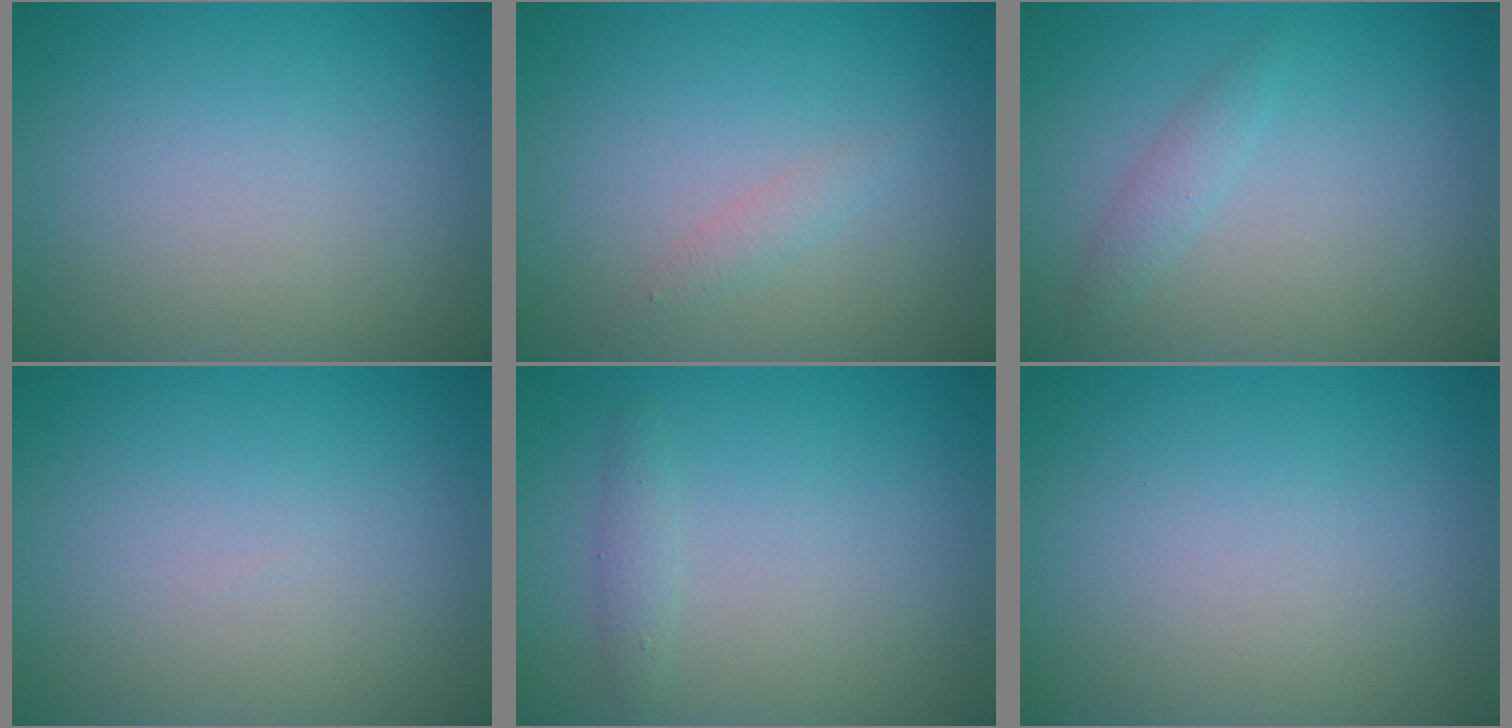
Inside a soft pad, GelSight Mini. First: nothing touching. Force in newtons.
{"total": 1.1, "press": 1.1, "slide": 0.1}
{"total": 1.3, "press": 1.3, "slide": 0.0}
{"total": 0.0}
{"total": 1.1, "press": 1.1, "slide": 0.0}
{"total": 0.0}